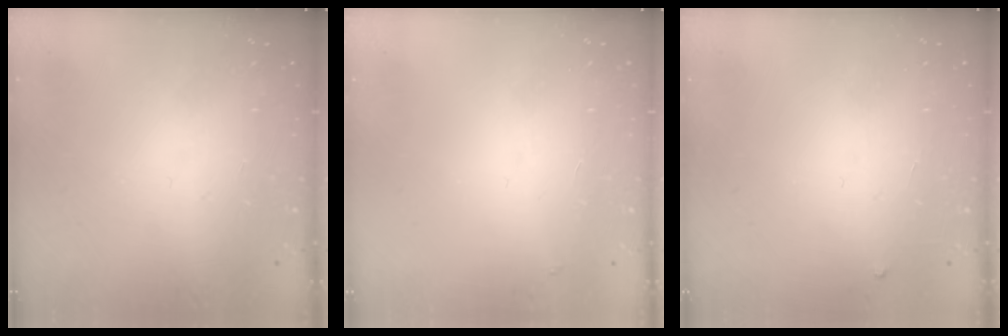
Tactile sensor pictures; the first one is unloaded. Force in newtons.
{"total": 3.8, "press": 3.8, "slide": 0.2}
{"total": 2.3, "press": 2.3, "slide": 0.3}